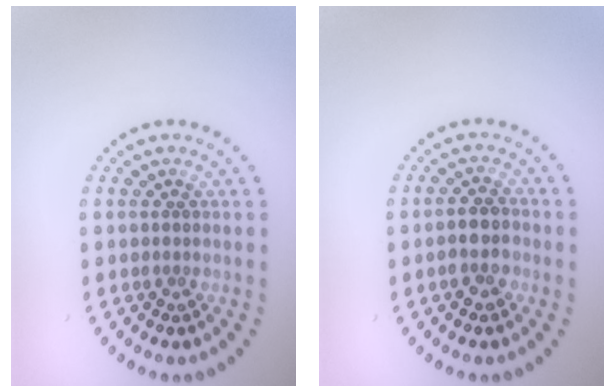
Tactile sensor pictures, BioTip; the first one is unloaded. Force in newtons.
{"total": 2.6, "press": 2.4, "slide": 1.0}